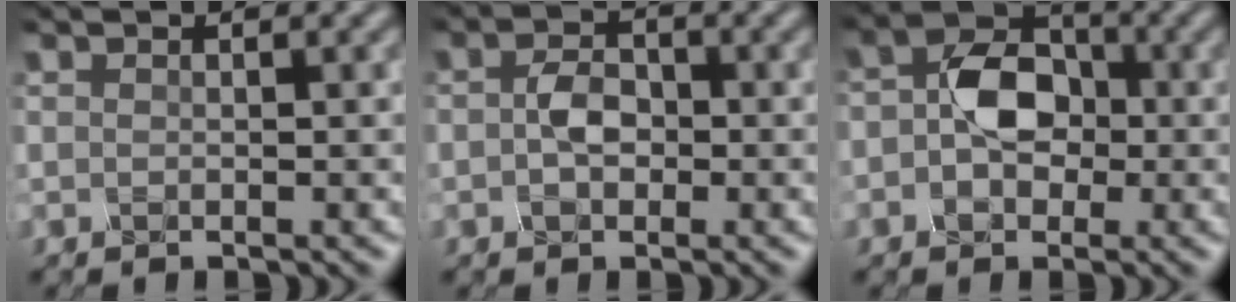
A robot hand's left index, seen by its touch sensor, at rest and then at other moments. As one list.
[{"total": 2.5, "force": [-0.3, 1.7, 1.8], "torque": [-0.037, 0.004, -0.011]}, {"total": 4.8, "force": [-0.4, 3.5, 3.3], "torque": [-0.054, 0.006, -0.016]}]